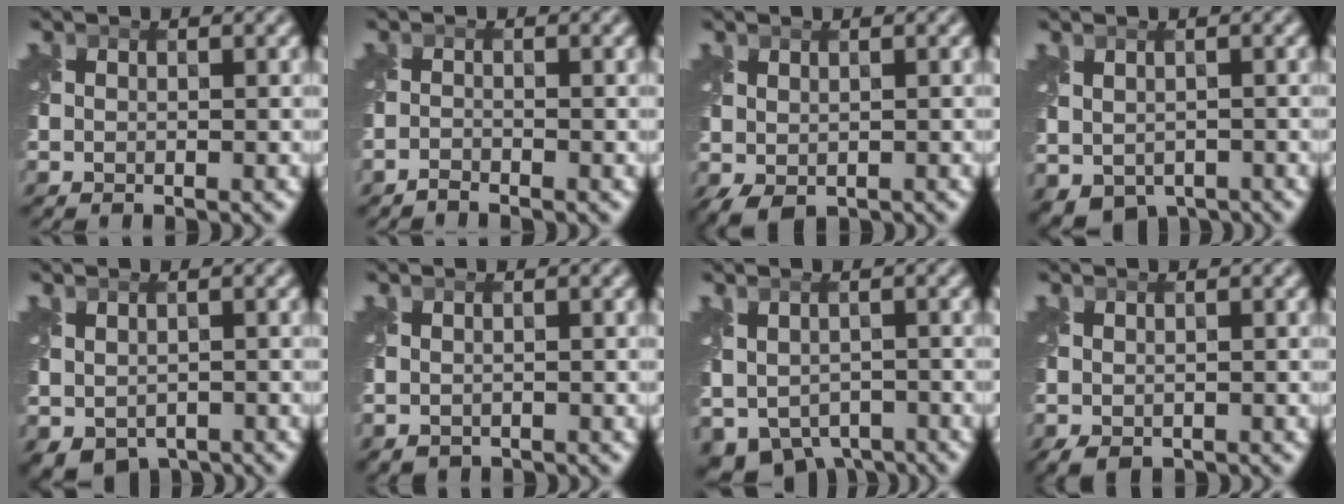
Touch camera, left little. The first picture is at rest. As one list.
[{"total": 0.6, "force": [-0.5, 0.0, -0.1], "torque": [0.001, 0.003, -0.015]}, {"total": 1.5, "force": [-0.1, 1.0, 1.0], "torque": [-0.028, -0.001, 0.006]}, {"total": 3.0, "force": [-0.9, 2.3, 1.7], "torque": [-0.030, -0.004, -0.003]}, {"total": 2.7, "force": [-0.8, 2.1, 1.6], "torque": [-0.030, -0.003, -0.002]}, {"total": 0.6, "force": [0.3, 0.5, -0.1], "torque": [0.001, 0.004, 0.011]}, {"total": 4.9, "force": [-2.1, 3.7, 2.5], "torque": [-0.044, -0.019, -0.016]}, {"total": 1.1, "force": [-0.2, 0.9, 0.7], "torque": [-0.025, -0.002, 0.004]}]